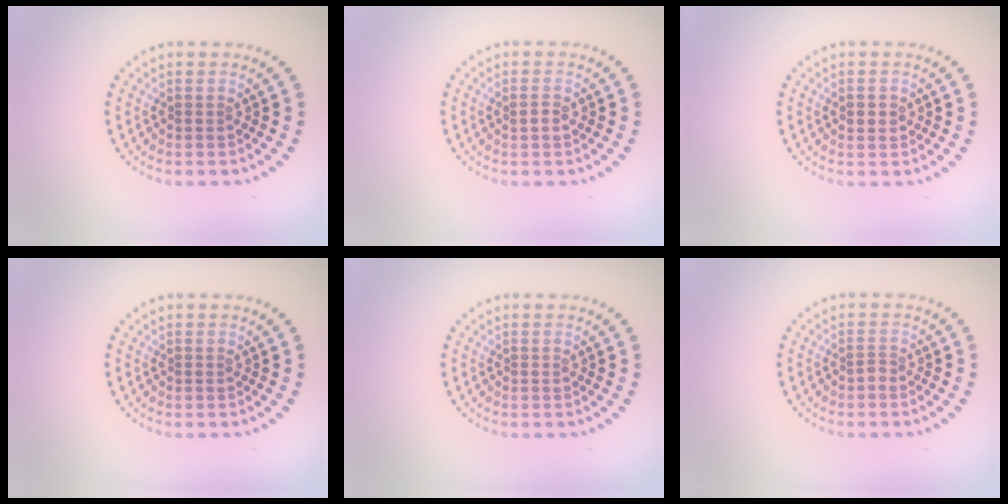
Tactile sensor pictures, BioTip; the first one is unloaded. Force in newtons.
{"total": 1.1, "press": 1.0, "slide": 0.3}
{"total": 1.0, "press": 1.0, "slide": 0.1}
{"total": 0.0}
{"total": 0.0}
{"total": 0.8, "press": 0.5, "slide": 0.6}